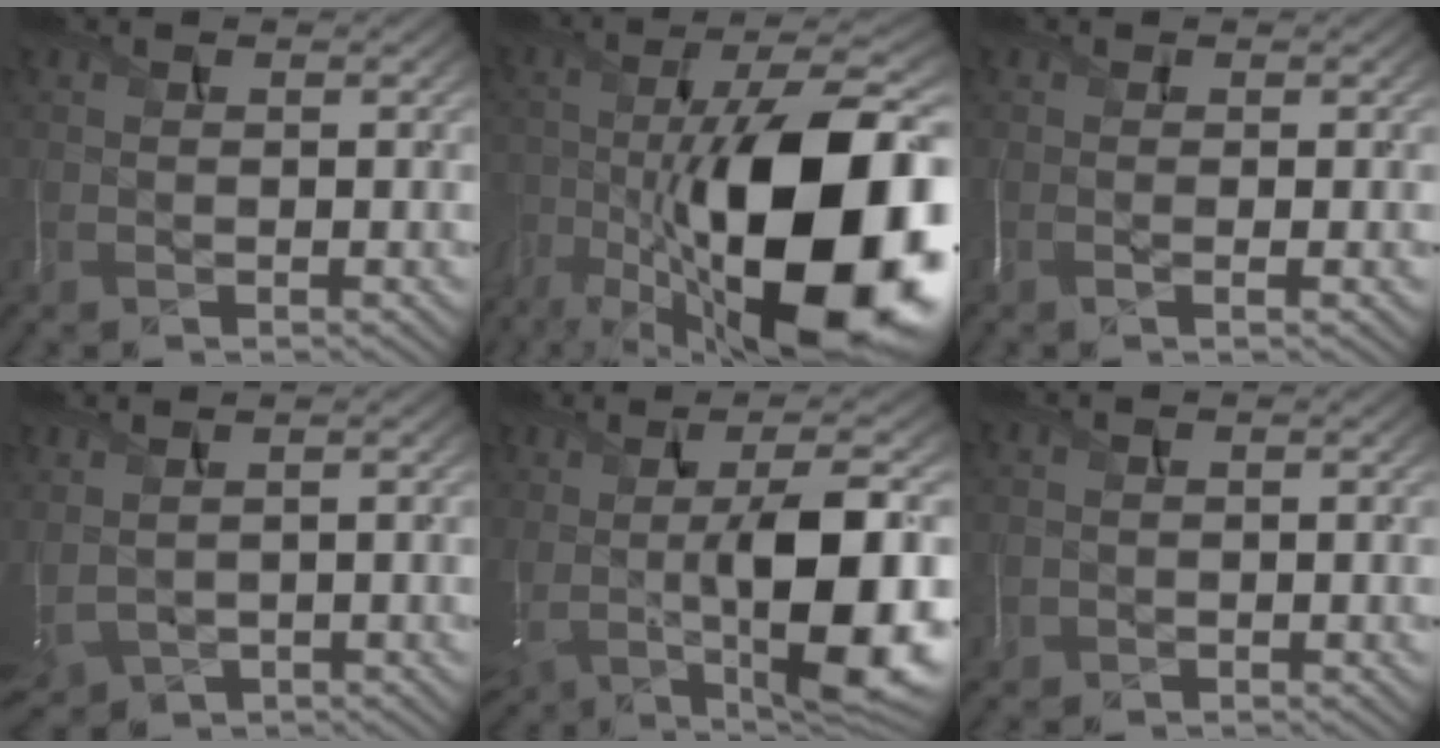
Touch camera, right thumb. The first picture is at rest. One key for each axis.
{"total": 20.2, "fx": -7.6, "fy": 7.9, "fz": 17.0, "tx": -0.280, "ty": -0.013, "tz": -0.123}
{"total": 1.5, "fx": -0.4, "fy": 0.3, "fz": 1.5, "tx": -0.028, "ty": -0.001, "tz": -0.010}
{"total": 4.4, "fx": 1.7, "fy": 2.6, "fz": 3.1, "tx": -0.102, "ty": 0.008, "tz": 0.046}
{"total": 14.6, "fx": -0.4, "fy": 5.1, "fz": 13.7, "tx": -0.230, "ty": -0.007, "tz": 0.012}
{"total": 0.6, "fx": -0.2, "fy": 0.4, "fz": -0.5, "tx": 0.005, "ty": -0.007, "tz": 0.000}